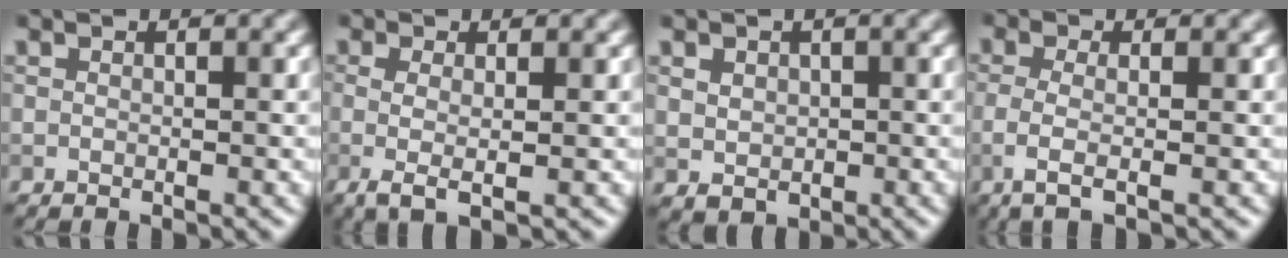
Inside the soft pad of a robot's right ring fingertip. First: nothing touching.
{"total": 2.7, "force": [-0.2, 0.7, 2.6], "torque": [-0.043, -0.004, -0.004]}
{"total": 2.0, "force": [0.5, 1.7, 0.9], "torque": [-0.019, -0.004, 0.013]}
{"total": 2.9, "force": [-0.5, 1.0, 2.7], "torque": [-0.052, -0.008, -0.012]}